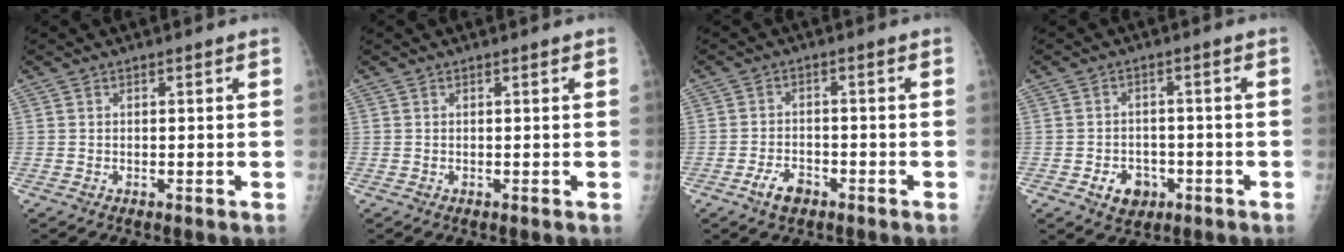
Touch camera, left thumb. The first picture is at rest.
{"total": 0.0}
{"total": 4.3, "force": [-2.6, 2.4, 2.4], "torque": [-0.042, 0.016, -0.045]}
{"total": 5.3, "force": [-2.3, 4.1, 2.5], "torque": [-0.021, 0.015, -0.029]}